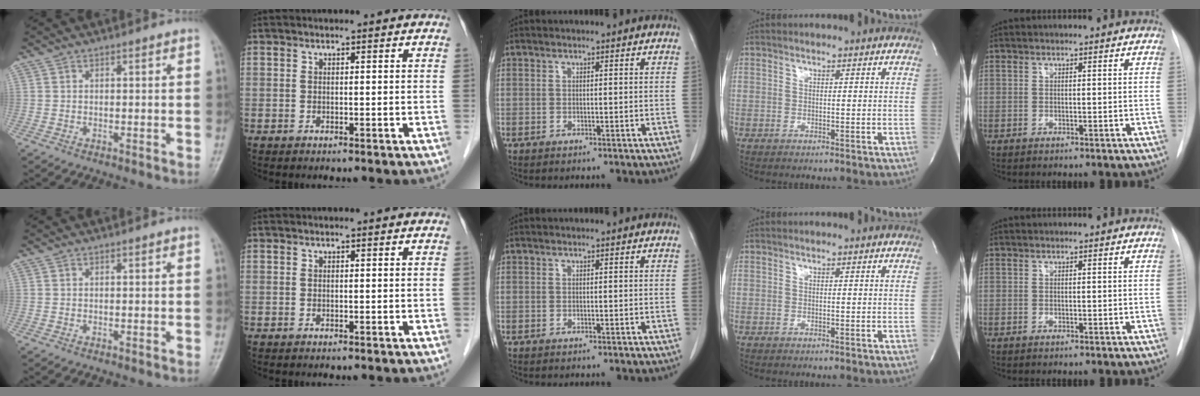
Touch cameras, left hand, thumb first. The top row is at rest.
{}